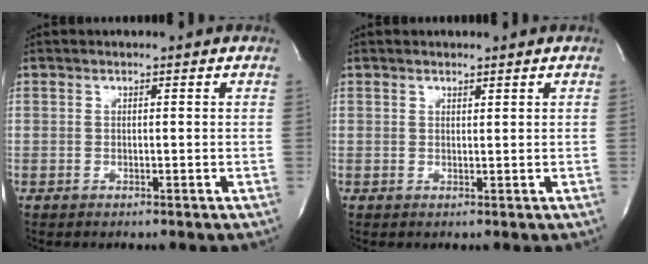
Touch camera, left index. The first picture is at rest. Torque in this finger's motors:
{"motor_torque": [-0.33, 0.19, -0.10, -0.01]}